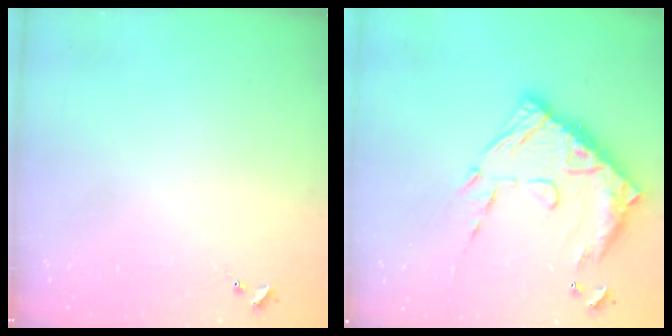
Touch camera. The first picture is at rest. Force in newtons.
{"total": 17.5, "press": 17.4, "slide": 2.0}